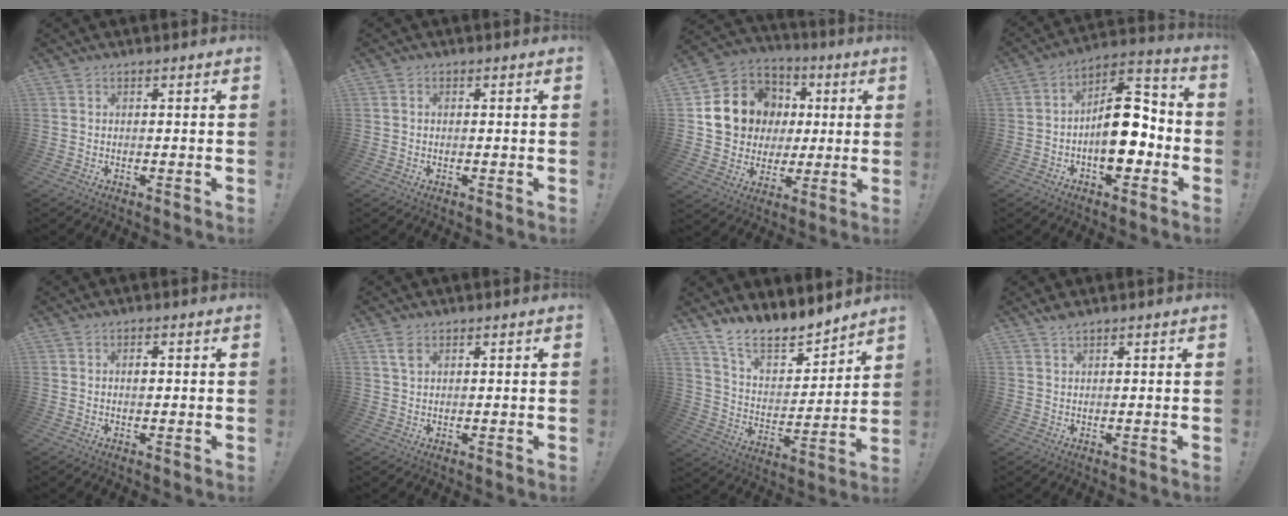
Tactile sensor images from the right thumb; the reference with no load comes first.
{"total": 0.5, "force": [-0.1, 0.5, 0.2], "torque": [-0.011, 0.005, -0.002]}
{"total": 16.9, "force": [3.5, 14.9, 7.1], "torque": [-0.100, 0.003, 0.099]}
{"total": 16.4, "force": [-2.3, 9.2, 13.4], "torque": [-0.189, 0.021, -0.031]}
{"total": 1.2, "force": [0.3, 0.8, 0.8], "torque": [-0.002, -0.002, 0.000]}
{"total": 3.1, "force": [1.6, 1.6, 2.1], "torque": [-0.029, -0.005, 0.026]}
{"total": 12.2, "force": [11.3, 3.1, 3.3], "torque": [-0.070, -0.097, 0.206]}
{"total": 1.8, "force": [1.5, 0.3, 1.0], "torque": [-0.013, -0.005, 0.025]}